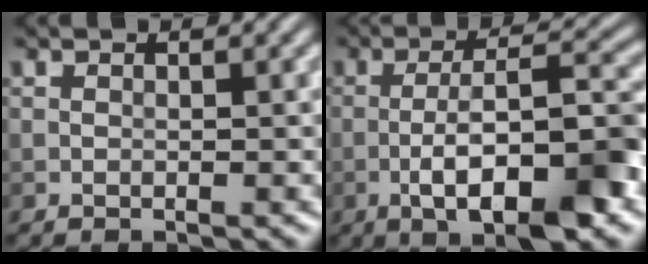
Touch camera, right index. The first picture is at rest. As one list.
[{"total": 9.3, "force": [-3.7, 2.5, 8.2], "torque": [-0.134, 0.016, -0.063]}]